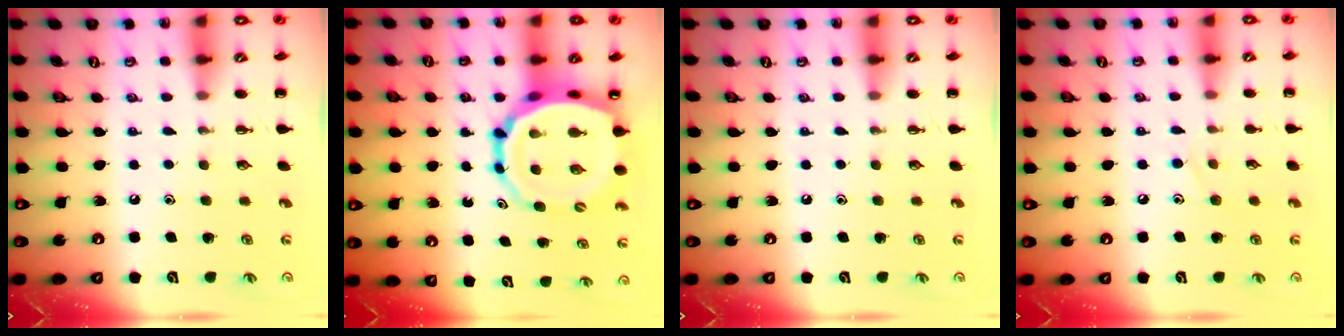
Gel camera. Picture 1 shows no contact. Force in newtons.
{"total": 13.1, "press": 12.6, "slide": 3.5}
{"total": 0.0}
{"total": 6.2, "press": 5.9, "slide": 2.2}